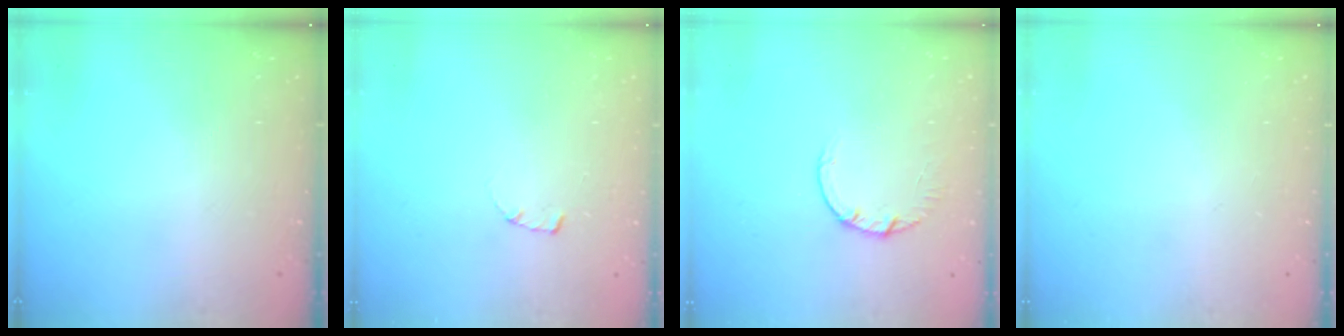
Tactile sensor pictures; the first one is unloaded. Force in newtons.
{"total": 1.7, "press": 1.7, "slide": 0.2}
{"total": 2.7, "press": 2.7, "slide": 0.4}
{"total": 0.0}